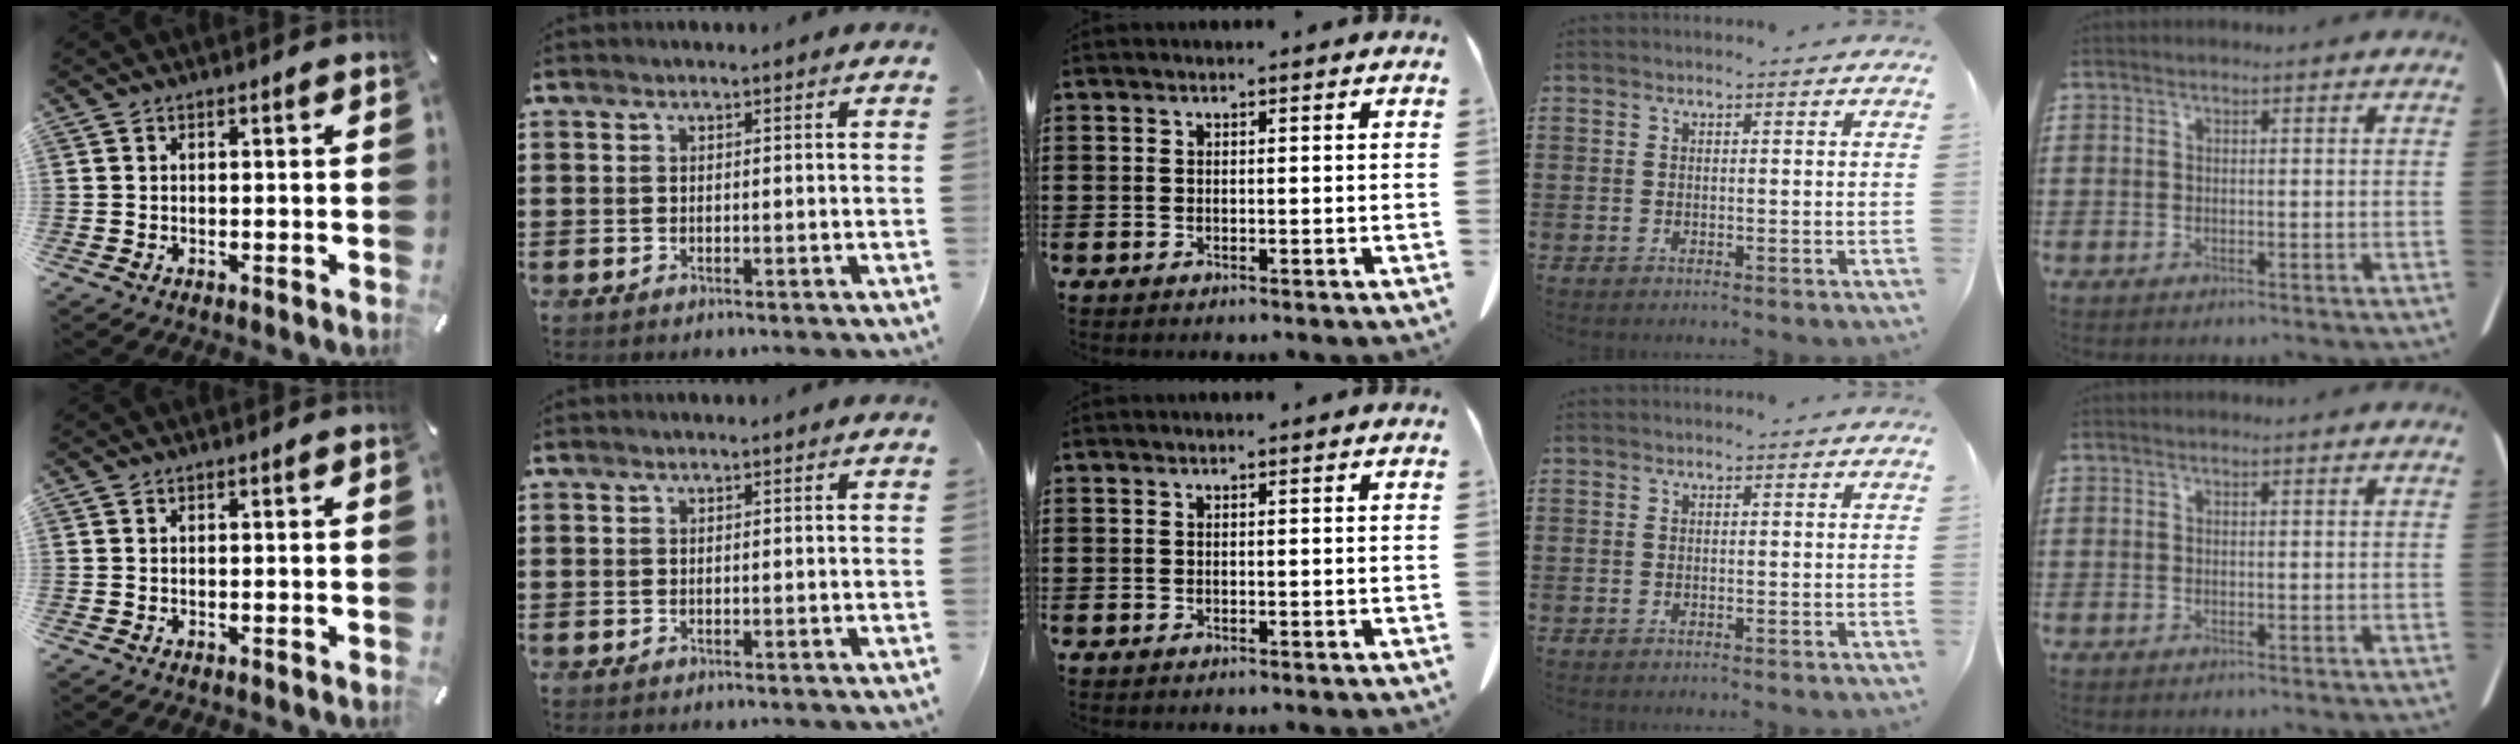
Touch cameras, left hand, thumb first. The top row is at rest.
{}